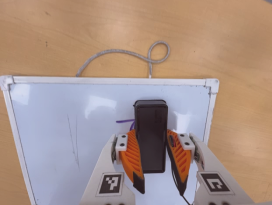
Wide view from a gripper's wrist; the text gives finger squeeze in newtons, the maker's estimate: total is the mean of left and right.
{"total": 15.5, "left": 14.8, "right": 16.1}